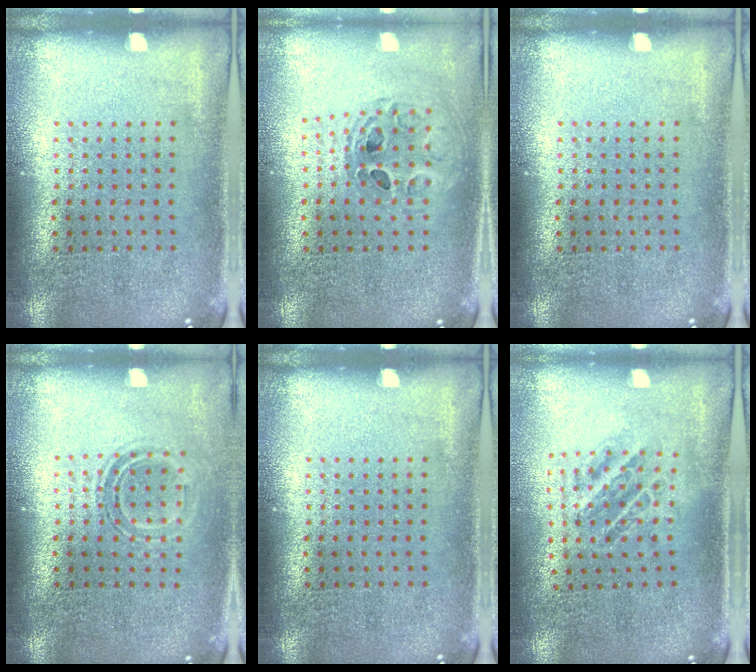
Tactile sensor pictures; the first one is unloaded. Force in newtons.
{"total": 0.7, "press": 0.7, "slide": 0.1}
{"total": 0.0}
{"total": 1.3, "press": 1.1, "slide": 0.7}
{"total": 0.0}
{"total": 1.0, "press": 1.0, "slide": 0.1}